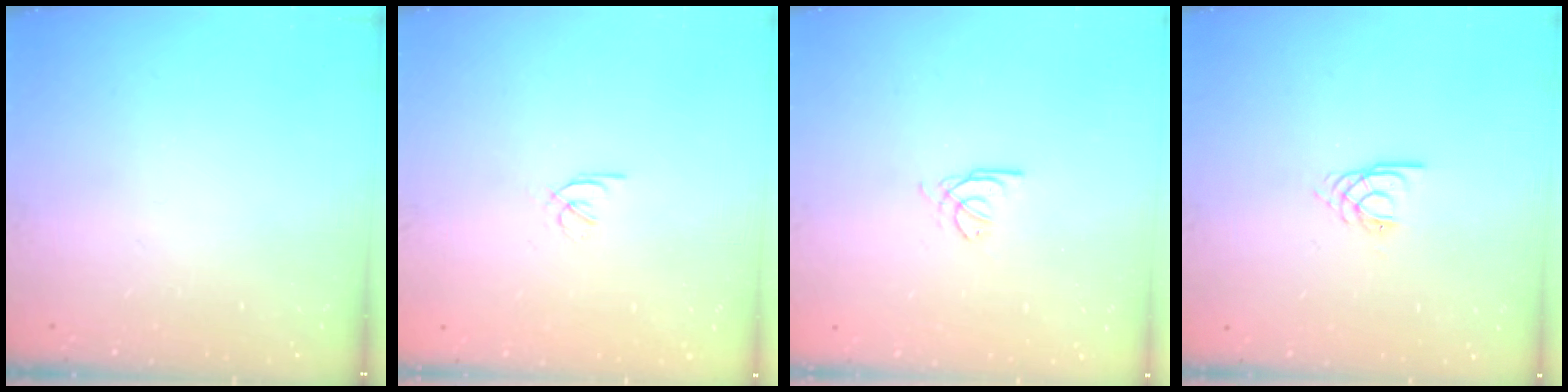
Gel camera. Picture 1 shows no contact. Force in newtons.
{"total": 2.1, "press": 2.1, "slide": 0.1}
{"total": 2.7, "press": 2.7, "slide": 0.4}
{"total": 2.1, "press": 2.1, "slide": 0.3}